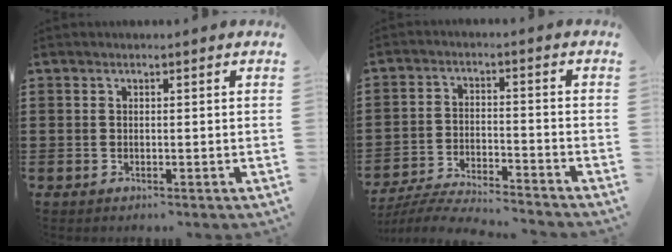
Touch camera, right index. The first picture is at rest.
{"total": 5.5, "force": [-5.4, 0.1, 1.2], "torque": [-0.031, -0.003, -0.110]}